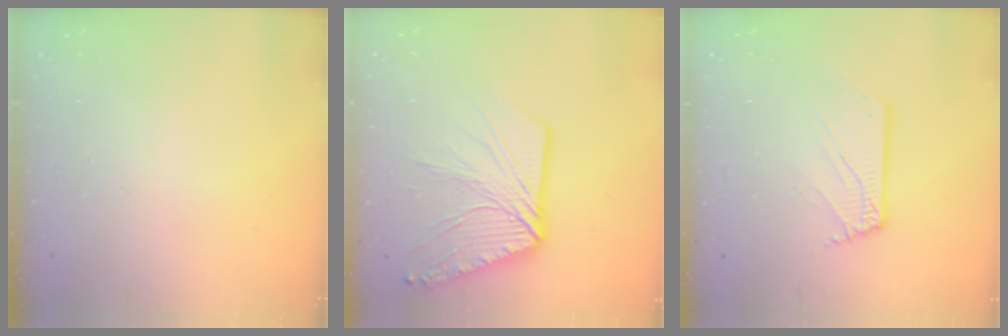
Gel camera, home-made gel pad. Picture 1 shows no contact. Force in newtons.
{"total": 15.7, "press": 15.6, "slide": 1.8}
{"total": 3.3, "press": 3.3, "slide": 0.4}